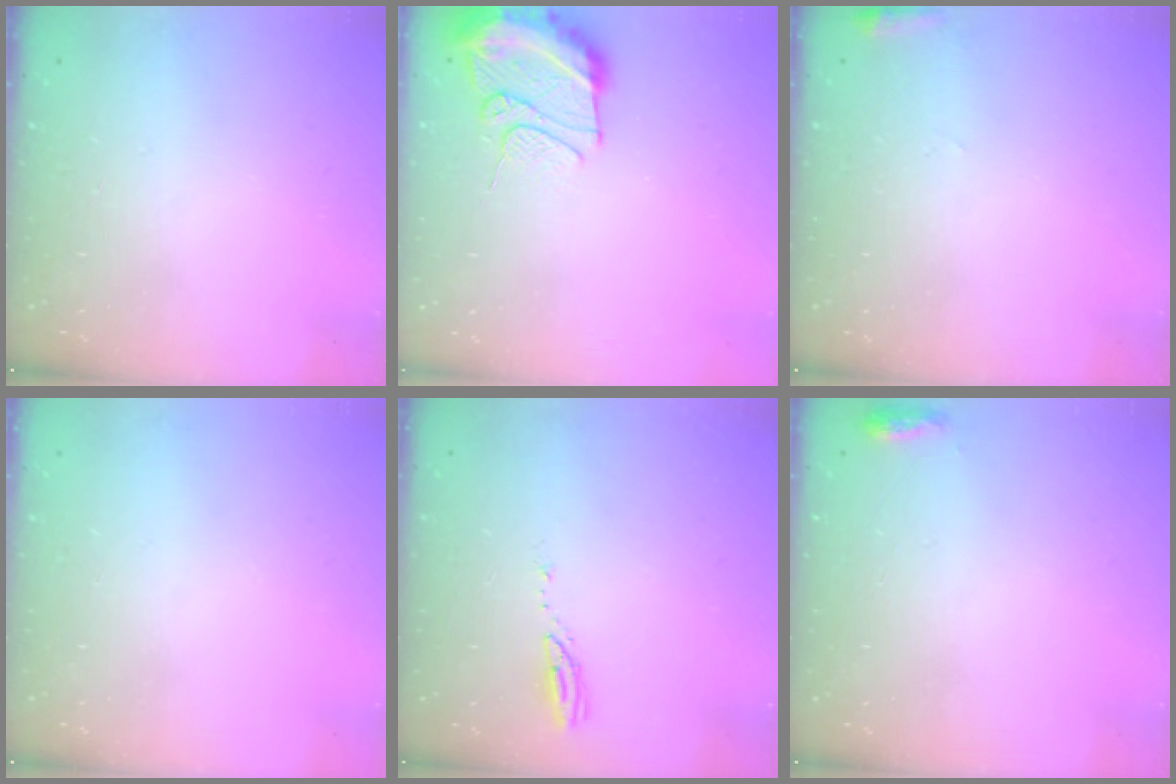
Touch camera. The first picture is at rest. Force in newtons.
{"total": 12.8, "press": 12.6, "slide": 2.5}
{"total": 5.7, "press": 5.7, "slide": 1.0}
{"total": 0.0}
{"total": 4.0, "press": 4.0, "slide": 0.4}
{"total": 3.7, "press": 3.6, "slide": 1.2}